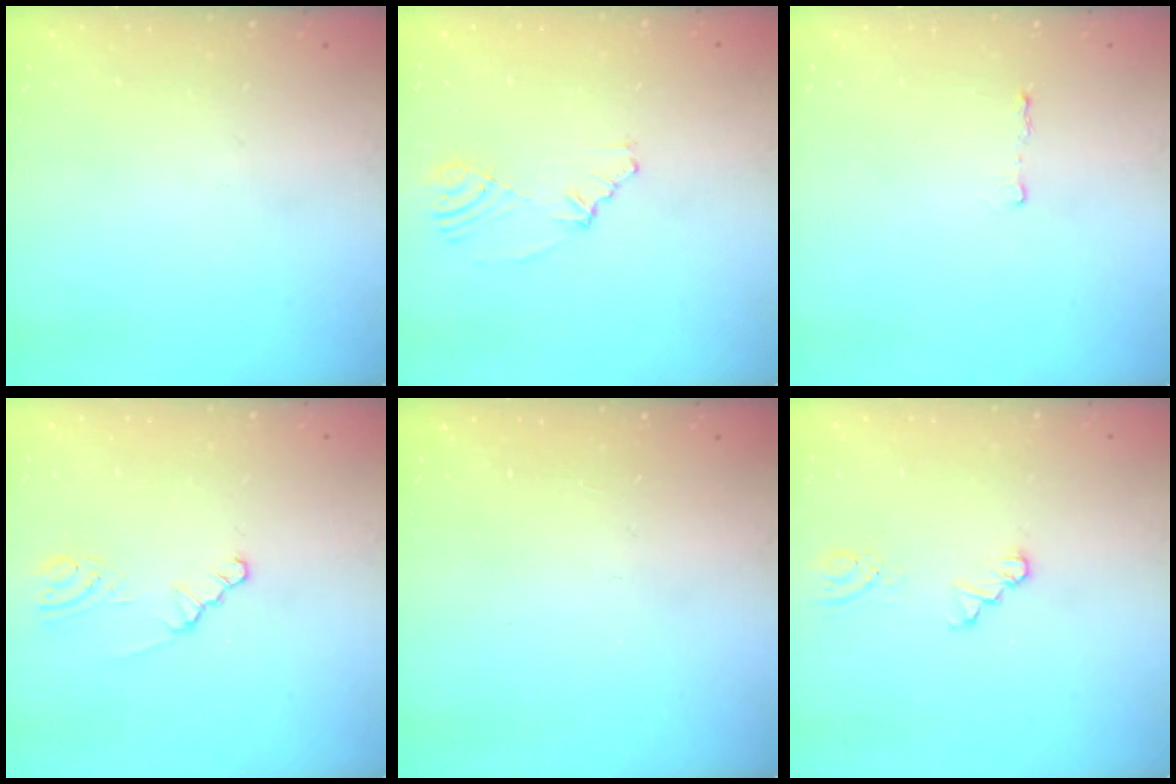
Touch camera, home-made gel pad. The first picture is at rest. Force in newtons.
{"total": 5.1, "press": 2.3, "slide": 4.6}
{"total": 2.6, "press": 2.6, "slide": 0.4}
{"total": 2.1, "press": 2.1, "slide": 0.3}
{"total": 0.0}
{"total": 1.4, "press": 1.4, "slide": 0.2}